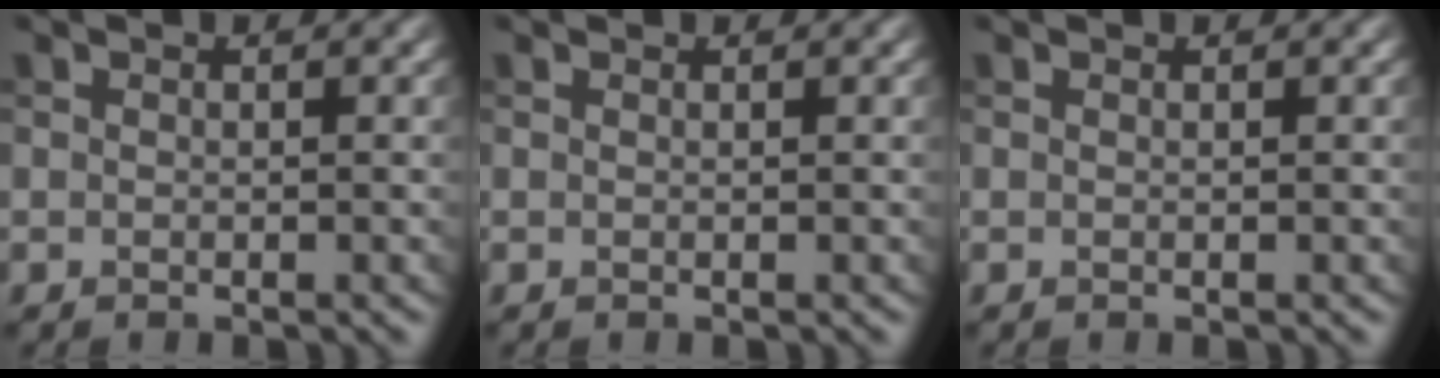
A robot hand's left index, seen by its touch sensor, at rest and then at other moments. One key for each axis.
{"total": 0.5, "fx": 0.5, "fy": 0.0, "fz": 0.0, "tx": -0.002, "ty": 0.000, "tz": 0.005}
{"total": 0.0}